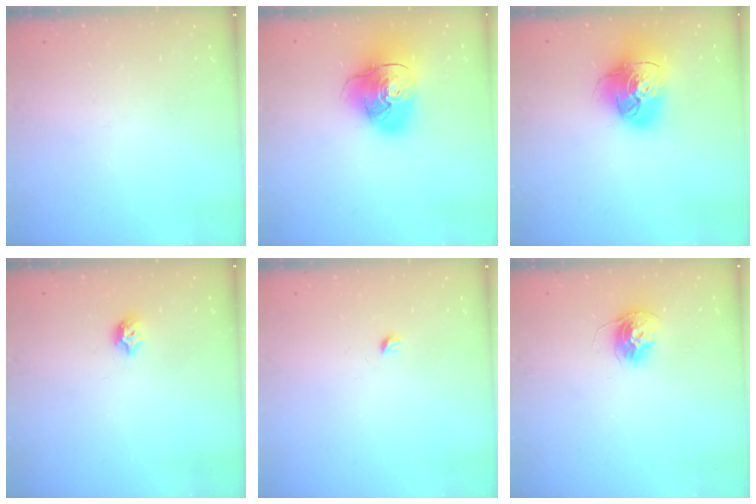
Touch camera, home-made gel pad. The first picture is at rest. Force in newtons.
{"total": 17.9, "press": 17.8, "slide": 2.3}
{"total": 17.7, "press": 17.5, "slide": 2.2}
{"total": 6.3, "press": 6.3, "slide": 0.8}
{"total": 2.9, "press": 2.9, "slide": 0.4}
{"total": 11.4, "press": 11.4, "slide": 1.0}